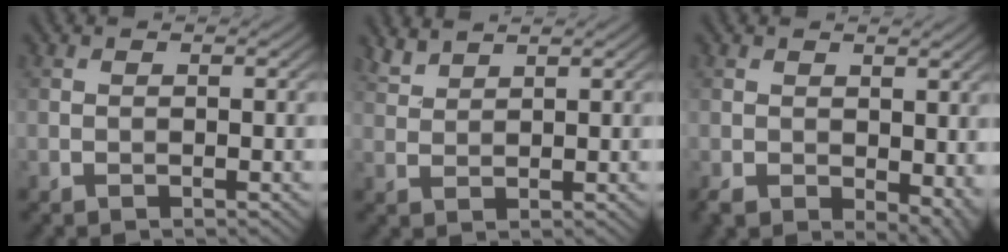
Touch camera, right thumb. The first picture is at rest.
{"total": 2.5, "force": [2.3, 0.5, 0.9], "torque": [-0.023, 0.003, 0.054]}
{"total": 6.9, "force": [-1.1, 4.8, 4.8], "torque": [-0.095, -0.036, 0.003]}